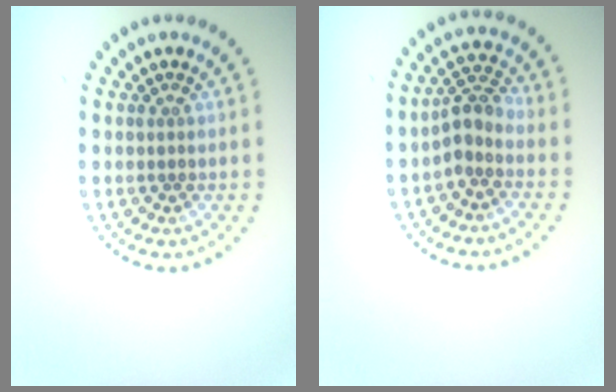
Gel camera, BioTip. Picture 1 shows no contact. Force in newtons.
{"total": 2.7, "press": 2.1, "slide": 1.7}